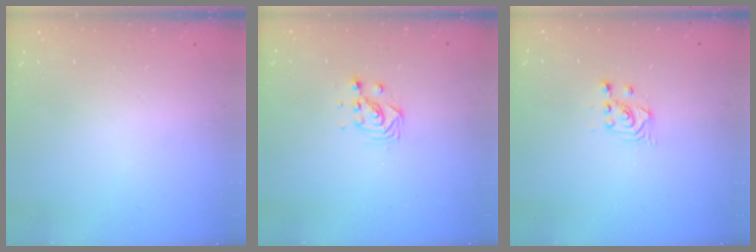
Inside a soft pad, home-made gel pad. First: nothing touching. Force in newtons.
{"total": 3.4, "press": 3.4, "slide": 0.2}
{"total": 2.7, "press": 2.7, "slide": 0.3}